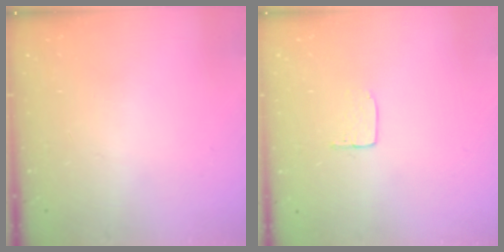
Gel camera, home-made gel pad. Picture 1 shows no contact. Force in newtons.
{"total": 5.2, "press": 5.2, "slide": 0.4}